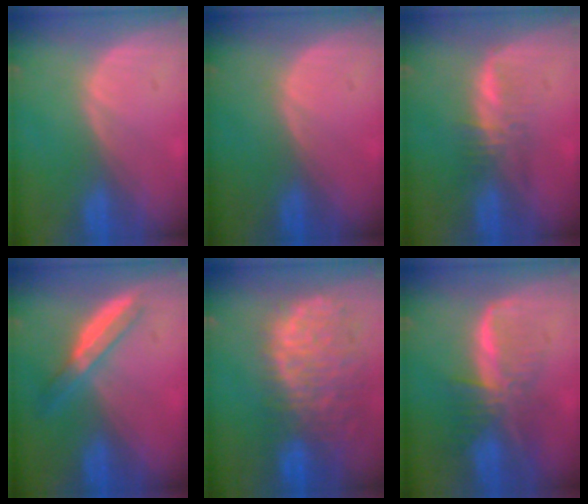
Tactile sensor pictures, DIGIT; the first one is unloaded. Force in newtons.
{"total": 0.0}
{"total": 3.1, "press": 3.1, "slide": 0.5}
{"total": 5.3, "press": 4.6, "slide": 2.6}
{"total": 13.5, "press": 11.1, "slide": 7.8}
{"total": 8.1, "press": 7.0, "slide": 4.1}